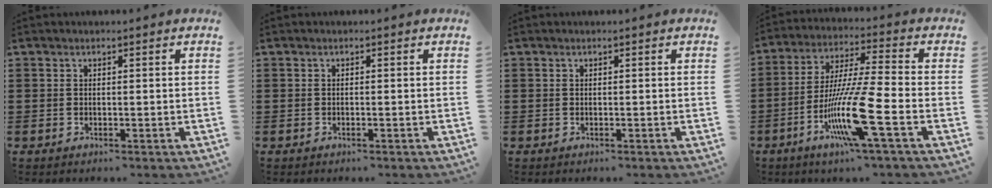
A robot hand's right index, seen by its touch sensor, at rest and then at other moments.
{"total": 0.0}
{"total": 0.0}
{"total": 13.3, "force": [-5.3, 0.7, 12.2], "torque": [-0.255, -0.013, -0.106]}